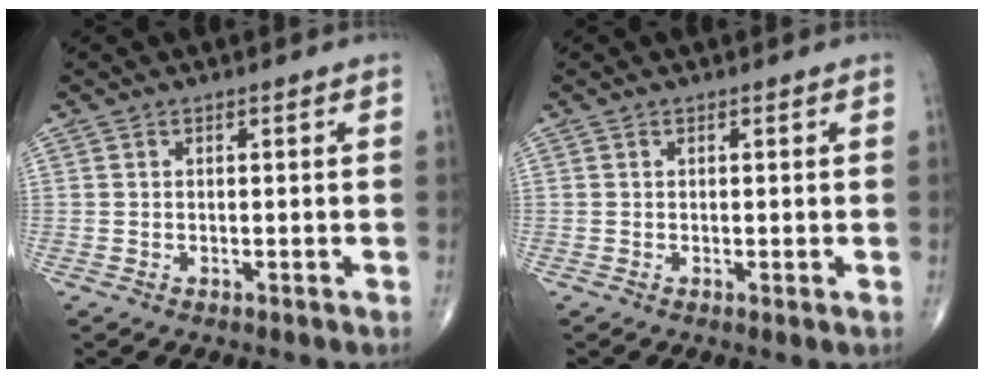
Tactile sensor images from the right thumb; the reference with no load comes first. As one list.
[{"total": 0.5, "force": [0.1, 0.1, 0.5], "torque": [-0.012, -0.004, 0.000]}]